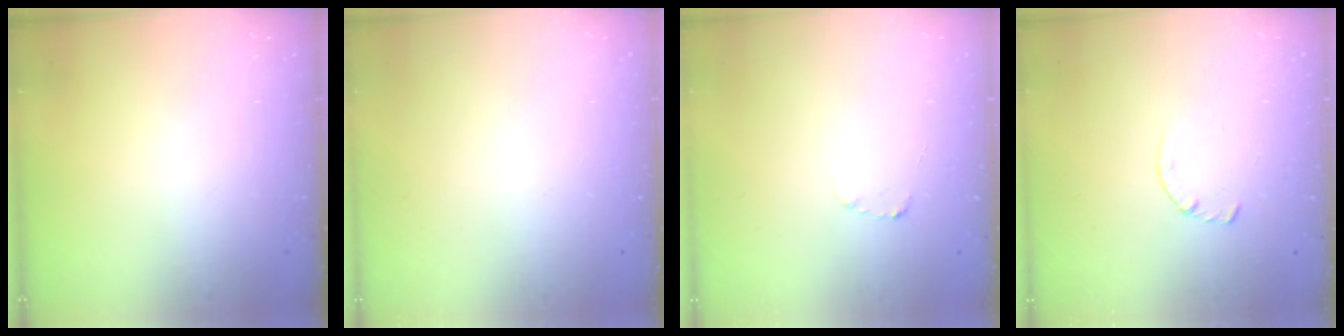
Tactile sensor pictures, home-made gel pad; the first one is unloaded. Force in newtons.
{"total": 0.0}
{"total": 1.8, "press": 1.7, "slide": 0.3}
{"total": 2.8, "press": 2.8, "slide": 0.4}